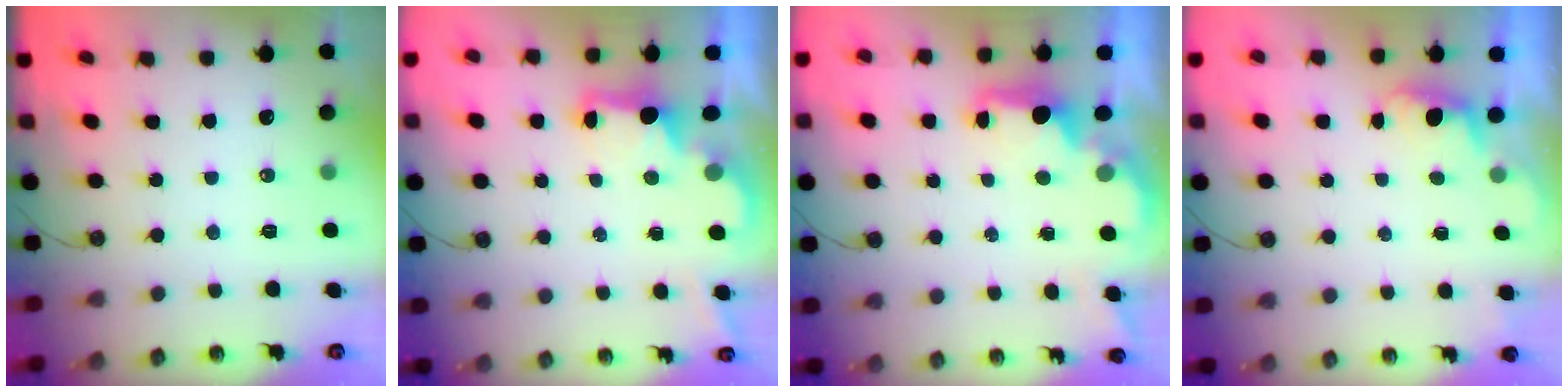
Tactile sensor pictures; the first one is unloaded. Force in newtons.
{"total": 2.3, "press": 2.2, "slide": 0.7}
{"total": 2.2, "press": 2.1, "slide": 0.8}
{"total": 0.7, "press": 0.1, "slide": 0.7}